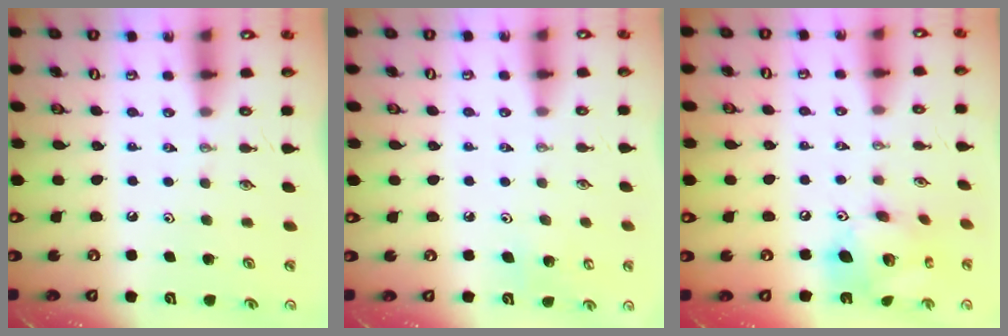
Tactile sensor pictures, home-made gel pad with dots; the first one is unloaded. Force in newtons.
{"total": 5.5, "press": 5.3, "slide": 1.6}
{"total": 15.8, "press": 15.8, "slide": 1.5}